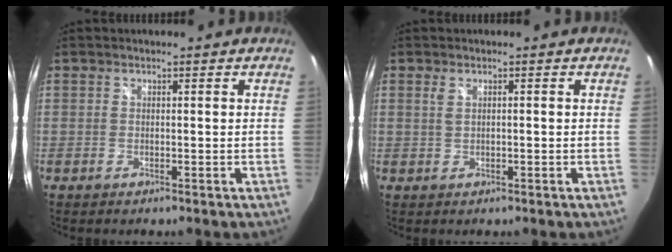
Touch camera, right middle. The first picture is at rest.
{"total": 1.4, "force": [0.2, 0.5, 1.3], "torque": [-0.024, 0.000, 0.003]}